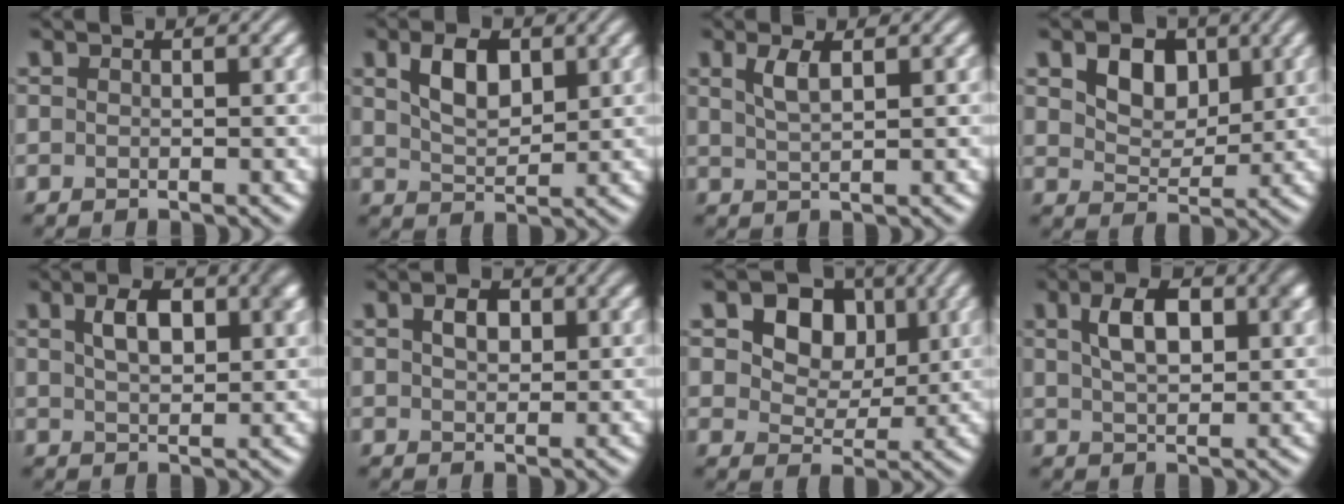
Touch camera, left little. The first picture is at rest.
{"total": 4.1, "force": [1.8, 2.3, 3.0], "torque": [-0.060, 0.004, 0.035]}
{"total": 2.1, "force": [1.0, 0.6, 1.7], "torque": [-0.035, 0.000, 0.022]}
{"total": 4.4, "force": [1.8, 3.0, 2.6], "torque": [-0.055, -0.004, 0.025]}
{"total": 5.2, "force": [1.7, 2.6, 4.1], "torque": [-0.073, 0.007, 0.030]}
{"total": 2.6, "force": [0.9, 1.6, 1.9], "torque": [-0.035, 0.003, 0.016]}
{"total": 7.6, "force": [2.9, 5.6, 4.3], "torque": [-0.090, 0.002, 0.042]}
{"total": 5.8, "force": [1.8, 2.9, 4.6], "torque": [-0.084, 0.008, 0.031]}